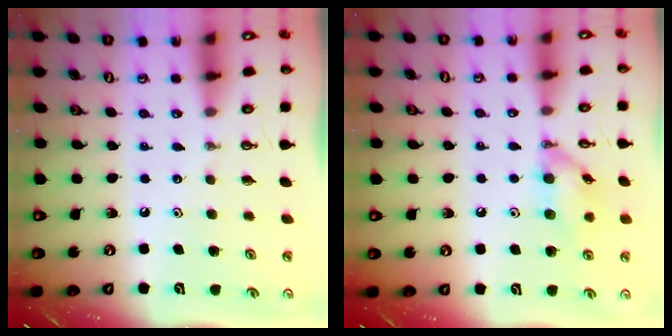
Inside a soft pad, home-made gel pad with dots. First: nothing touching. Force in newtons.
{"total": 11.2, "press": 11.2, "slide": 0.3}